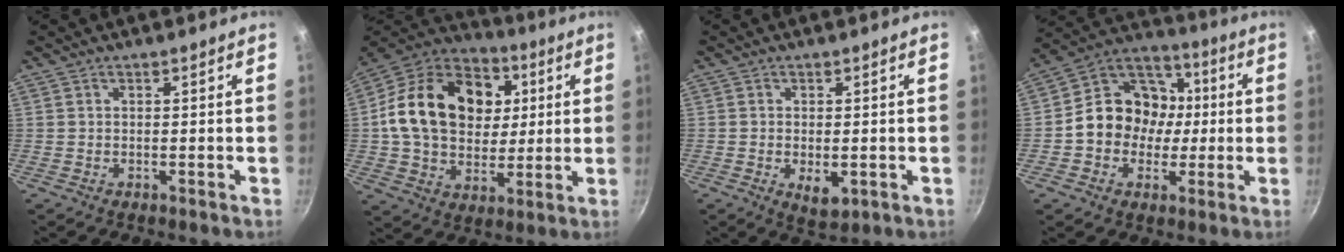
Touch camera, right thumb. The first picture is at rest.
{"total": 24.0, "force": [4.2, 17.9, 15.4], "torque": [-0.236, 0.016, 0.066]}
{"total": 4.5, "force": [-1.0, 2.4, 3.7], "torque": [-0.053, -0.010, -0.008]}
{"total": 14.8, "force": [-0.6, 12.8, 7.3], "torque": [-0.075, 0.032, -0.030]}